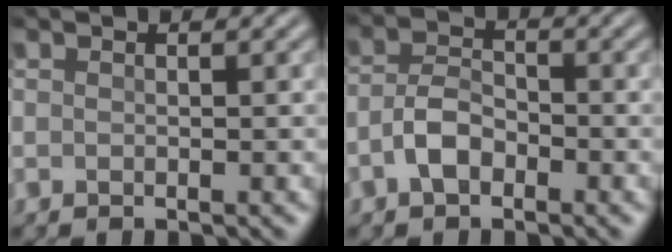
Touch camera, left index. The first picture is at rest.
{"total": 2.8, "force": [-1.5, 1.5, 1.9], "torque": [-0.039, 0.011, -0.035]}